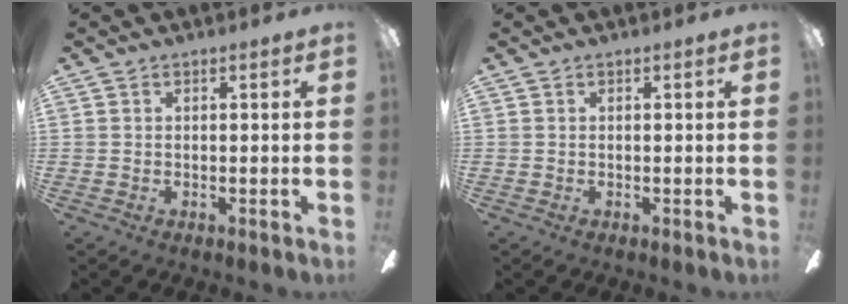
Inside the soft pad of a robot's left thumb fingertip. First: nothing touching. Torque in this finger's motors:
{"motor_torque": [0.00, 0.00, 0.01, -0.01, 0.00]}